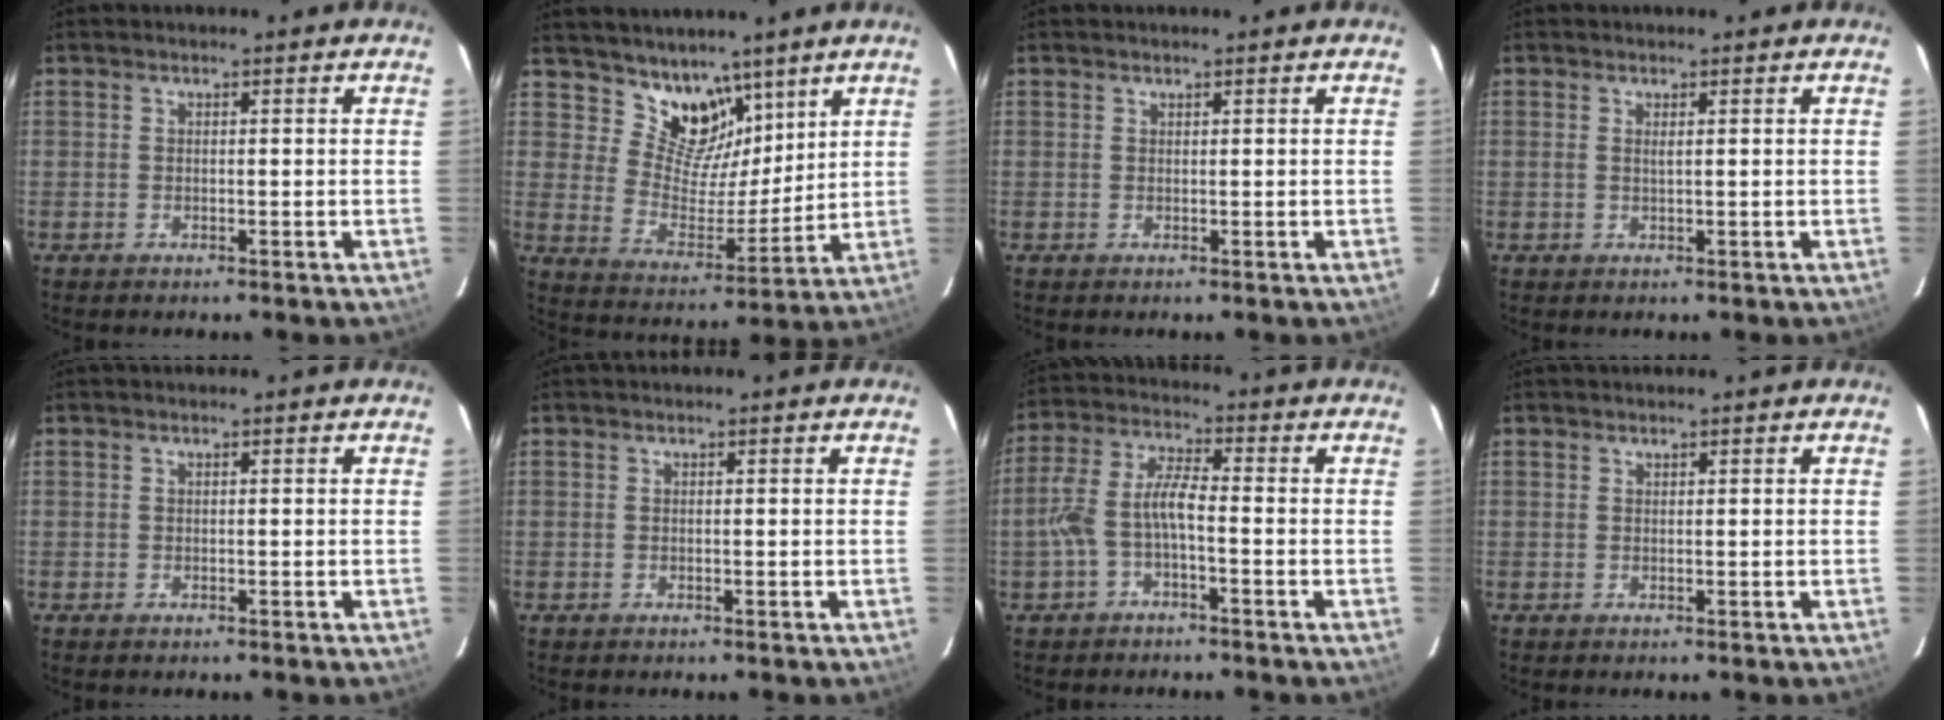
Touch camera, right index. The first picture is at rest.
{"total": 11.1, "force": [7.9, 6.7, 3.9], "torque": [-0.063, -0.011, 0.147]}
{"total": 0.0}
{"total": 0.6, "force": [0.3, -0.1, 0.6], "torque": [-0.012, 0.000, 0.004]}
{"total": 0.0}
{"total": 0.0}
{"total": 6.5, "force": [-2.4, 1.8, 5.7], "torque": [-0.133, 0.015, -0.048]}
{"total": 0.0}